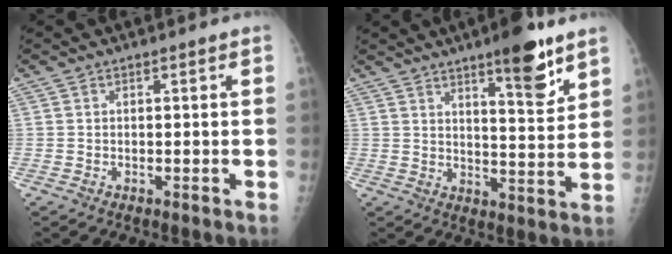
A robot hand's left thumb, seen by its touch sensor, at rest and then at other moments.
{"total": 10.8, "force": [7.0, 2.6, 7.8], "torque": [-0.093, -0.045, 0.101]}